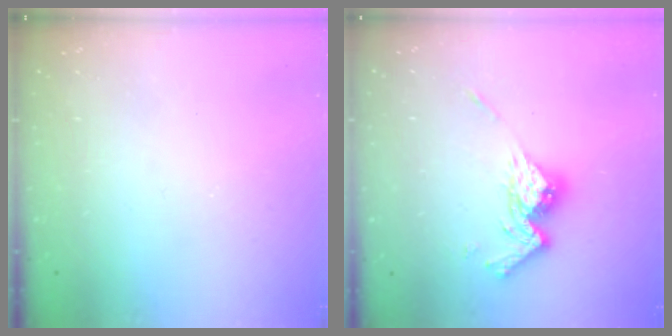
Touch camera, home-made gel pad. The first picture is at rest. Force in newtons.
{"total": 13.5, "press": 13.4, "slide": 1.2}